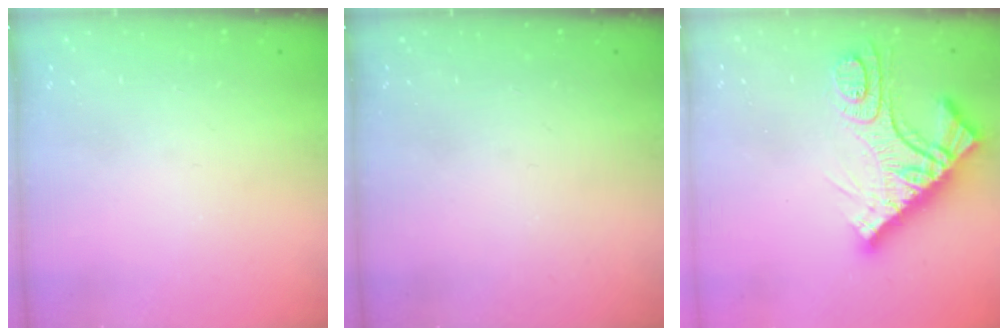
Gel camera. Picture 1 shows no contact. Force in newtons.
{"total": 0.0}
{"total": 15.9, "press": 15.8, "slide": 1.7}